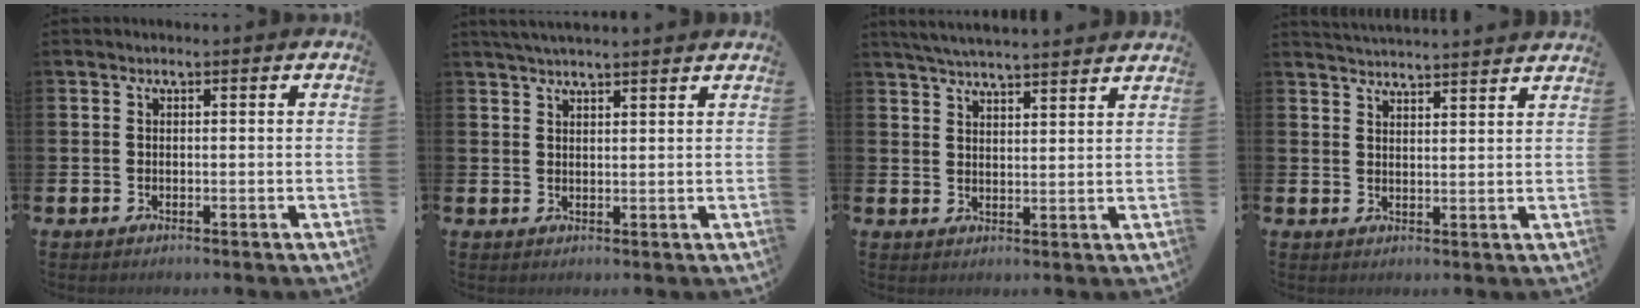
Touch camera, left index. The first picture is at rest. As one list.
[{"total": 3.1, "force": [3.0, 0.0, 0.8], "torque": [-0.020, -0.006, 0.055]}, {"total": 4.8, "force": [4.7, -0.2, 0.7], "torque": [-0.032, -0.021, 0.086]}, {"total": 3.8, "force": [3.7, -0.5, -0.1], "torque": [-0.004, -0.027, 0.067]}]